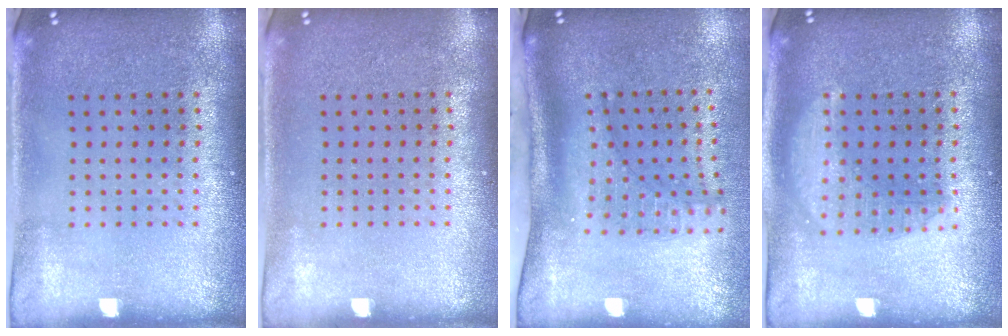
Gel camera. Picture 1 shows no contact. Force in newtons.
{"total": 0.0}
{"total": 2.1, "press": 1.5, "slide": 1.5}
{"total": 1.4, "press": 1.4, "slide": 0.1}